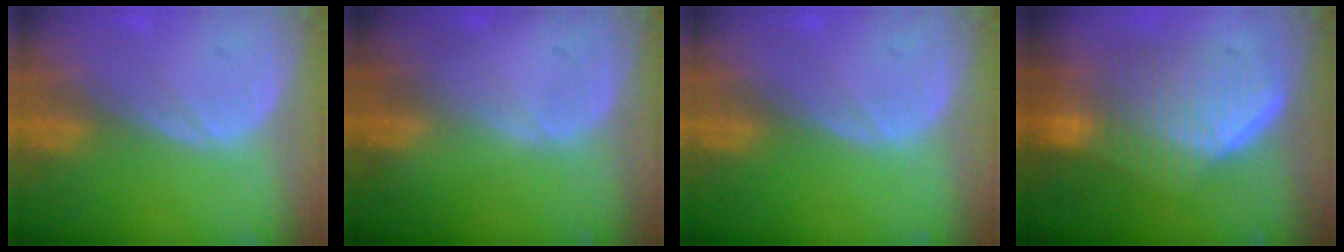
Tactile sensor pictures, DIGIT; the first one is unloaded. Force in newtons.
{"total": 0.0}
{"total": 0.0}
{"total": 8.3, "press": 8.2, "slide": 1.4}